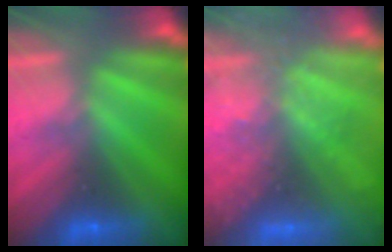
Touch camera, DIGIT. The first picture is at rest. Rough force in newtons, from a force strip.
{"total": 6.0}